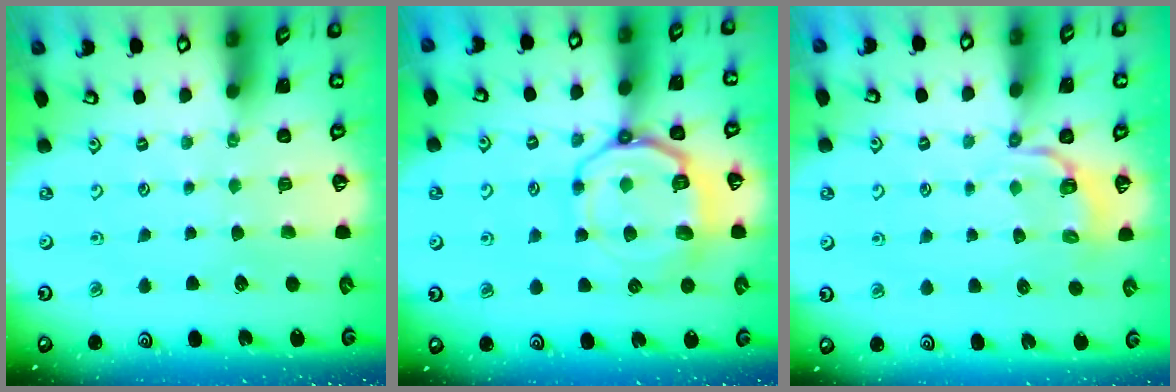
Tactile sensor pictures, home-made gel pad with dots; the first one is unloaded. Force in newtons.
{"total": 12.0, "press": 11.8, "slide": 2.3}
{"total": 3.3, "press": 2.1, "slide": 2.6}